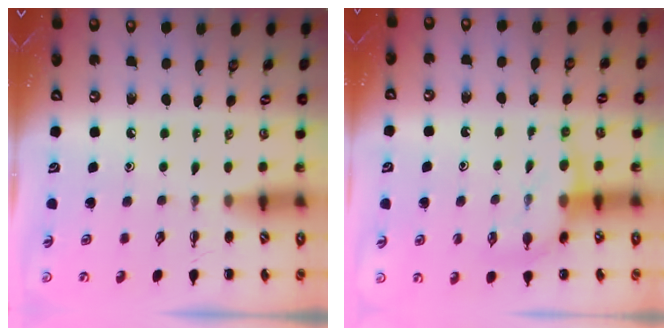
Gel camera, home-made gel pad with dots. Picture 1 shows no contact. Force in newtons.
{"total": 8.0, "press": 7.8, "slide": 1.7}